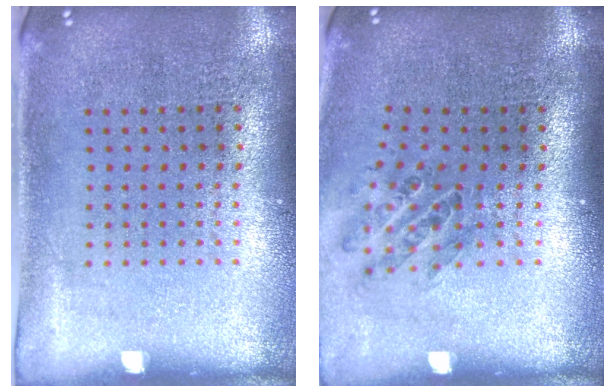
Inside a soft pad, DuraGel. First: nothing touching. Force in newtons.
{"total": 1.0, "press": 1.0, "slide": 0.3}